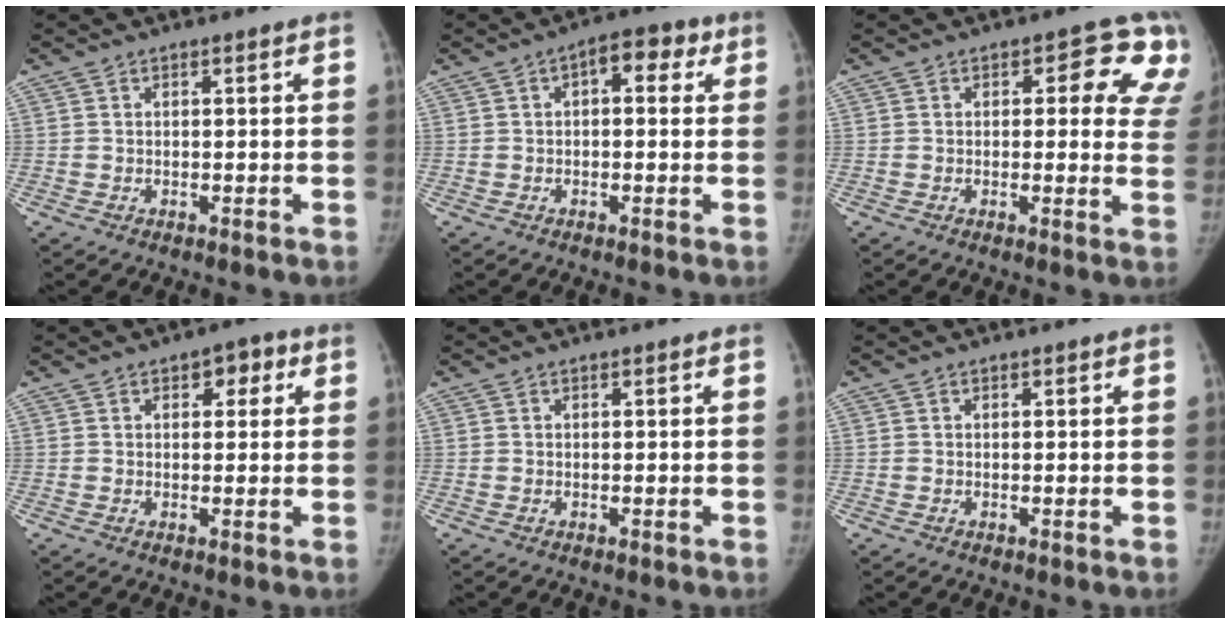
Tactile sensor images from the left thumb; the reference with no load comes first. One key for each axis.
{"total": 6.2, "fx": 1.9, "fy": 3.4, "fz": 4.9, "tx": -0.039, "ty": 0.016, "tz": 0.016}
{"total": 10.3, "fx": 4.6, "fy": 5.6, "fz": 7.4, "tx": -0.028, "ty": -0.017, "tz": 0.032}
{"total": 4.4, "fx": 1.8, "fy": 2.7, "fz": 3.0, "tx": -0.011, "ty": 0.000, "tz": 0.016}
{"total": 0.0}
{"total": 0.0}